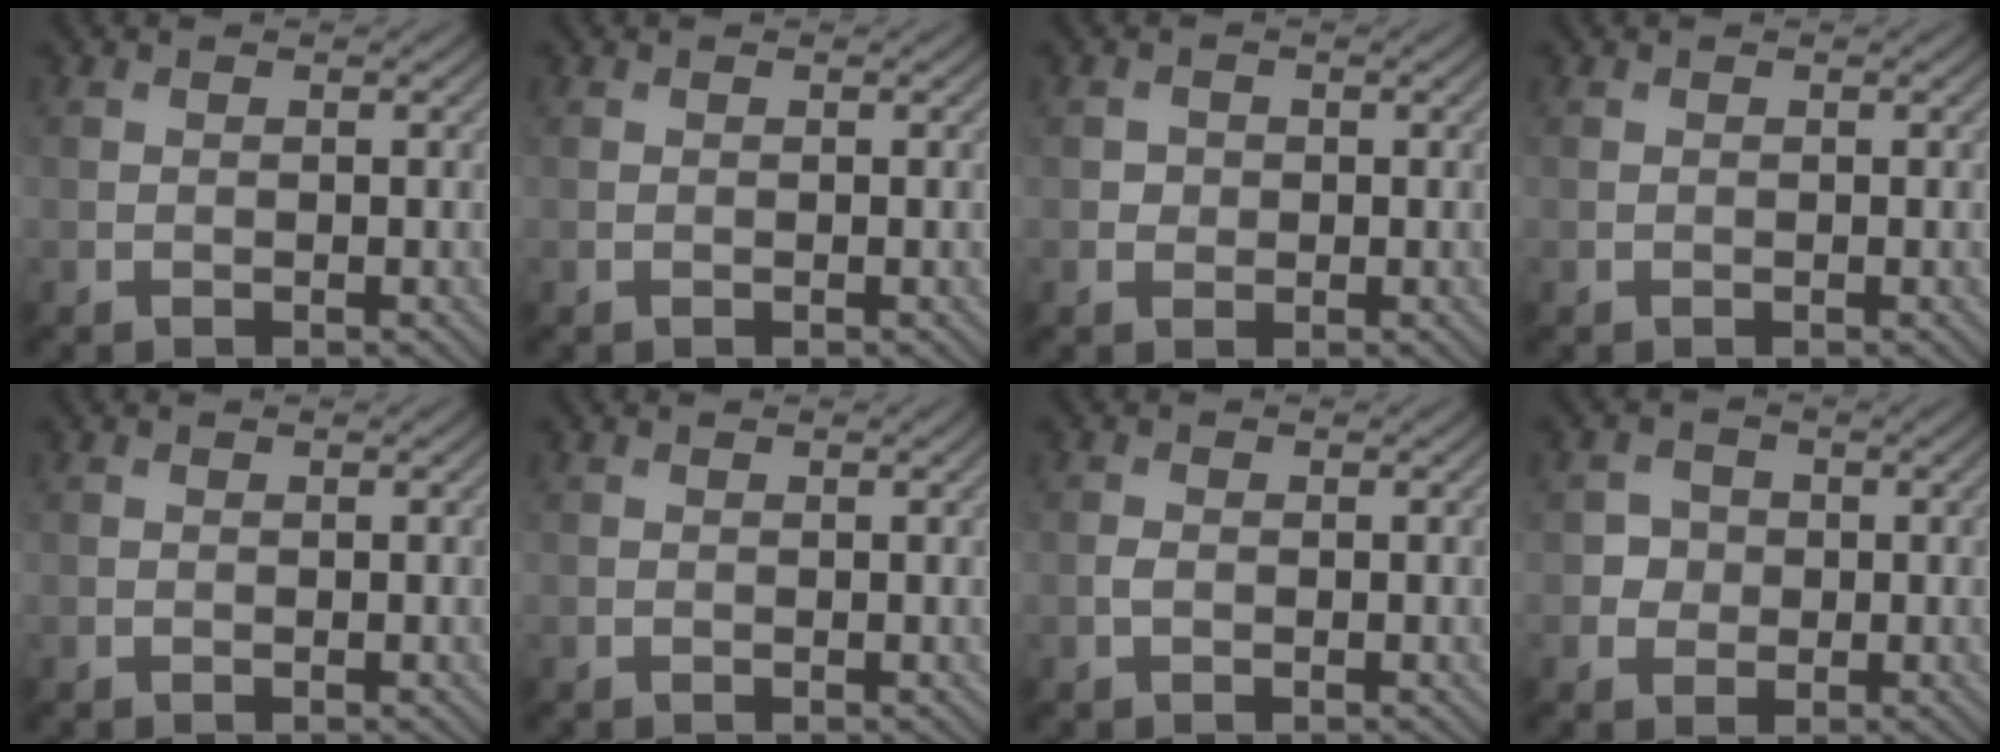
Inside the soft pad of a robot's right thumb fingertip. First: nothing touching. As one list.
[{"total": 0.0}, {"total": 1.2, "force": [0.0, 1.2, 0.3], "torque": [-0.001, -0.003, -0.003]}, {"total": 0.0}, {"total": 0.0}, {"total": 0.0}, {"total": 0.8, "force": [-0.2, 0.5, 0.6], "torque": [-0.016, 0.000, -0.006]}, {"total": 2.3, "force": [-0.1, 2.3, 0.5], "torque": [-0.009, -0.003, -0.008]}]